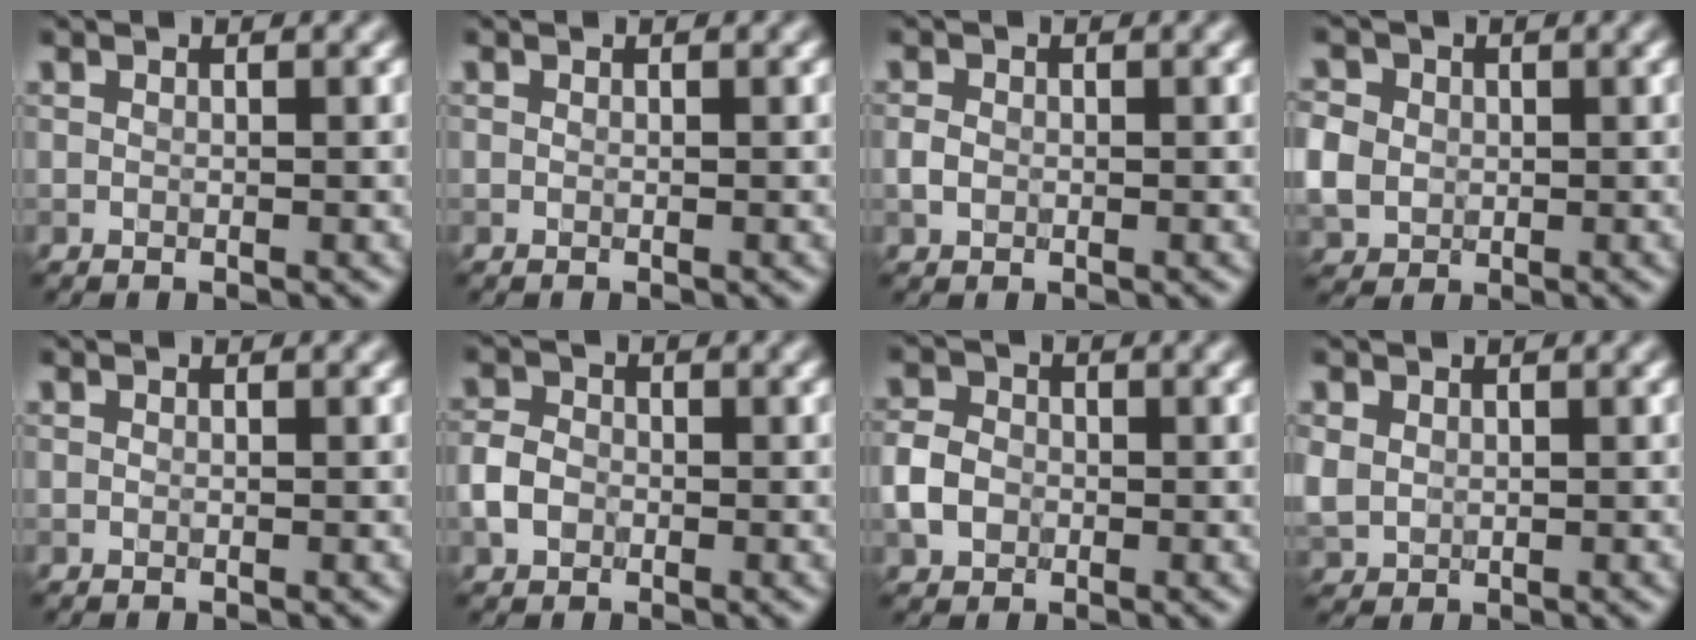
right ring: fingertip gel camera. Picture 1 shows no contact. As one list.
[{"total": 0.0}, {"total": 1.0, "force": [-0.4, 0.8, 0.5], "torque": [-0.008, -0.003, -0.008]}, {"total": 4.4, "force": [0.2, 4.0, 1.9], "torque": [-0.055, 0.017, 0.000]}, {"total": 0.0}, {"total": 2.5, "force": [-1.1, 2.0, 1.2], "torque": [-0.022, -0.001, -0.025]}, {"total": 2.9, "force": [-1.0, 2.4, 1.4], "torque": [-0.026, 0.000, -0.023]}, {"total": 1.7, "force": [0.4, 1.5, 0.8], "torque": [-0.022, -0.002, 0.014]}]